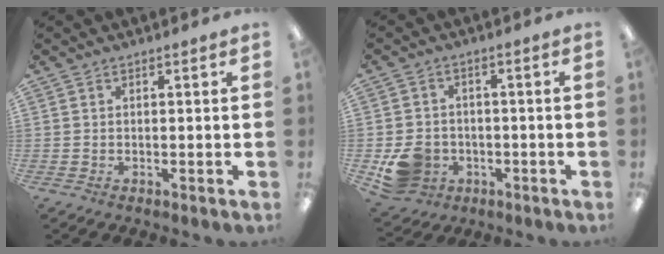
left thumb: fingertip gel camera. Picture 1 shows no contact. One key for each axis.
{"total": 8.2, "fx": -2.8, "fy": 6.9, "fz": 3.4, "tx": -0.066, "ty": 0.022, "tz": -0.043}